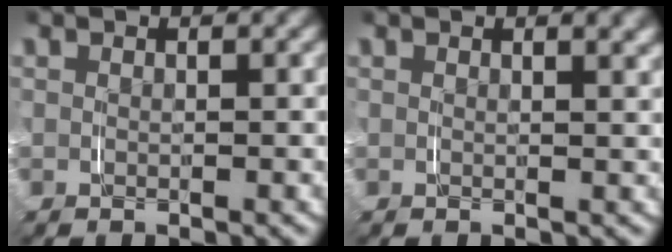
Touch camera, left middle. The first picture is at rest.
{"total": 1.0, "force": [0.8, -0.1, 0.5], "torque": [-0.002, -0.001, 0.010]}